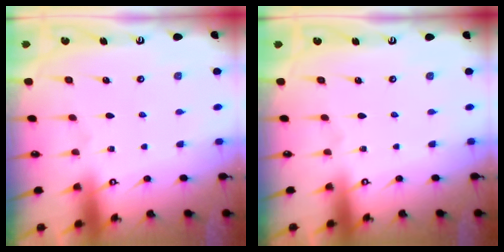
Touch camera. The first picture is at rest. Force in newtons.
{"total": 0.0}